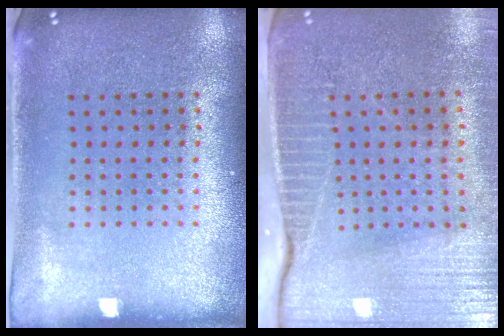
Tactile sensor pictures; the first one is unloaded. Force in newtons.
{"total": 3.8, "press": 3.4, "slide": 1.7}